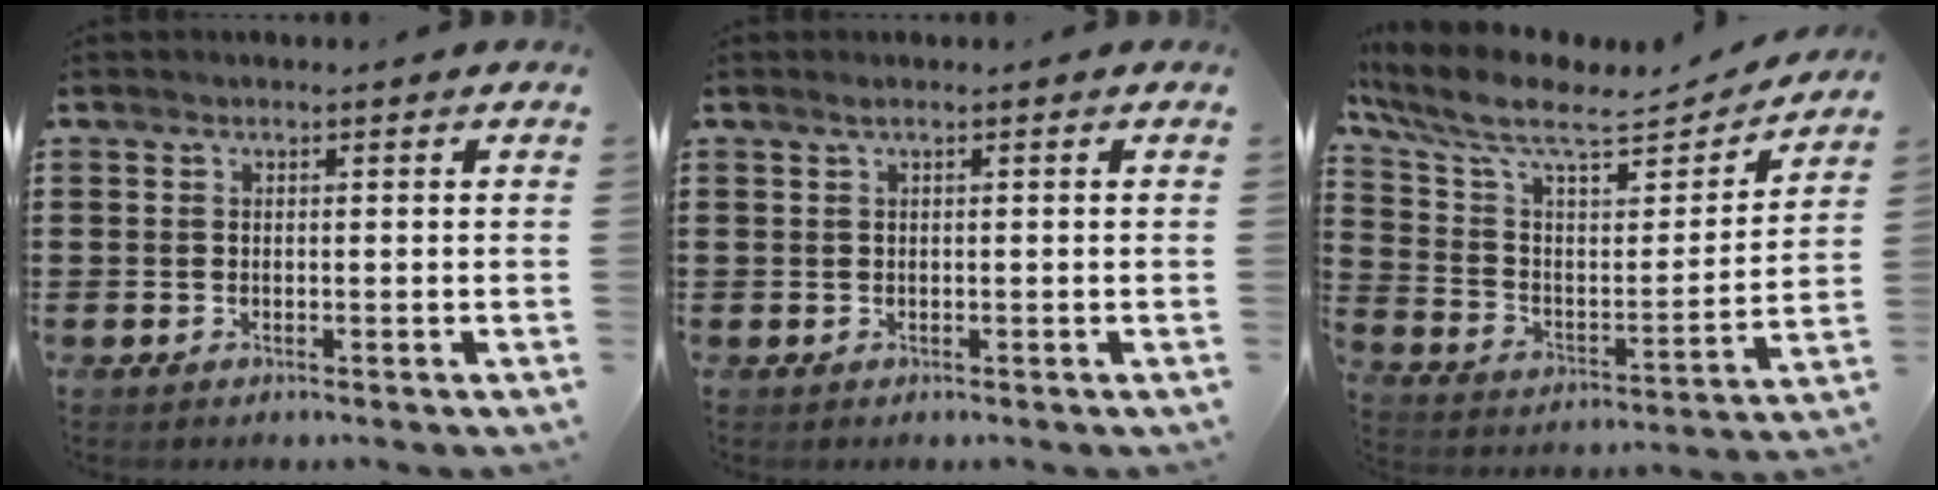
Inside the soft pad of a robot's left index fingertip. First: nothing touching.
{"total": 0.7, "force": [0.2, -0.1, 0.7], "torque": [-0.010, -0.004, 0.004]}
{"total": 10.0, "force": [7.7, 2.5, 5.8], "torque": [-0.144, -0.047, 0.130]}